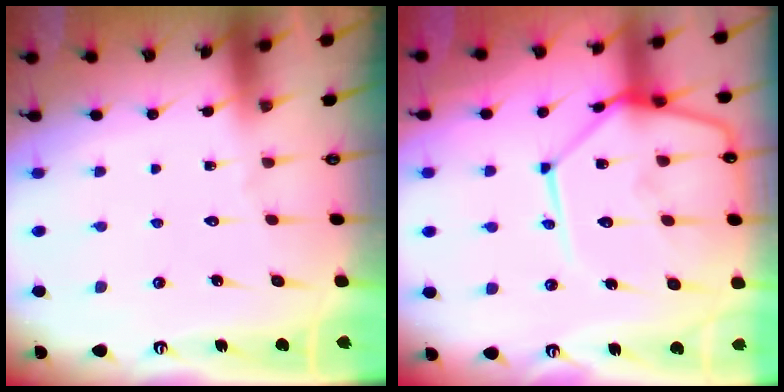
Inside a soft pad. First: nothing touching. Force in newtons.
{"total": 18.8, "press": 18.7, "slide": 2.0}